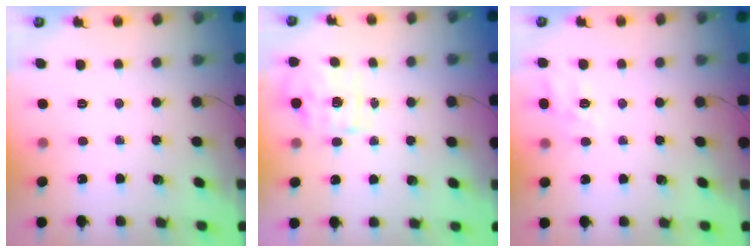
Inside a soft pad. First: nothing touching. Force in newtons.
{"total": 1.9, "press": 1.8, "slide": 0.5}
{"total": 4.4, "press": 4.2, "slide": 1.3}